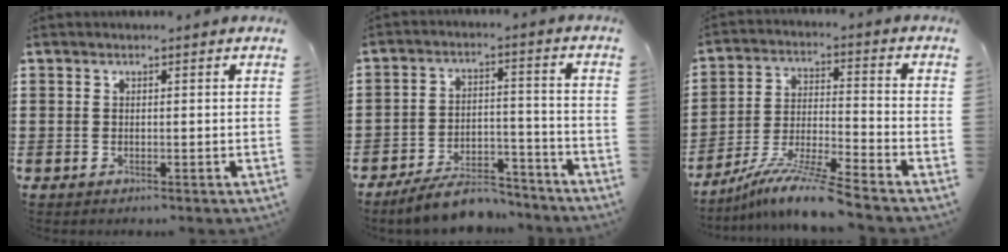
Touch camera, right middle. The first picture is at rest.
{"total": 8.2, "force": [-7.3, 2.0, 3.1], "torque": [-0.042, 0.022, -0.133]}
{"total": 9.3, "force": [-8.1, -0.5, 4.5], "torque": [-0.088, -0.003, -0.160]}